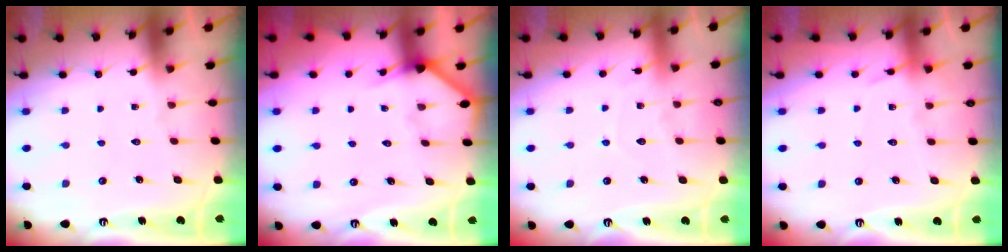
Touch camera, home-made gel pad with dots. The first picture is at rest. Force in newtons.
{"total": 4.9, "press": 4.8, "slide": 0.4}
{"total": 6.2, "press": 6.1, "slide": 0.7}
{"total": 4.5, "press": 4.5, "slide": 0.6}